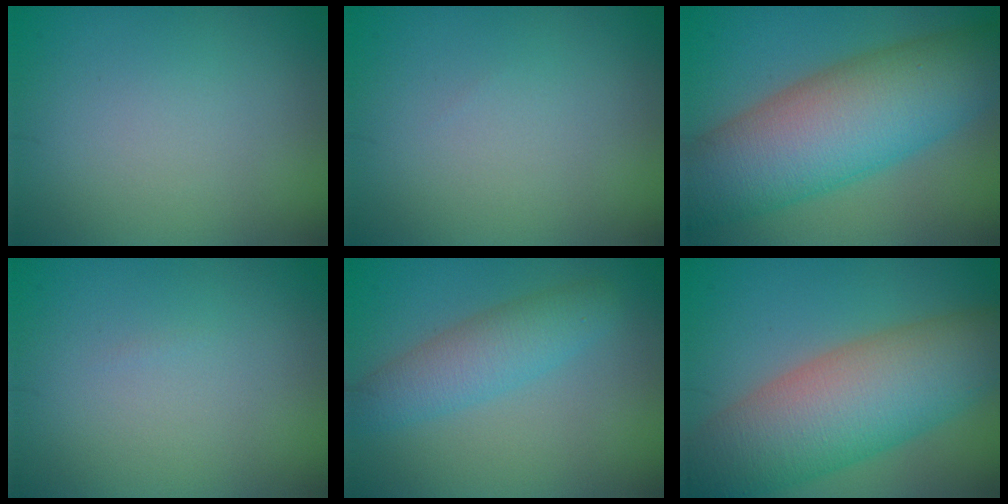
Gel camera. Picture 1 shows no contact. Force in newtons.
{"total": 0.0}
{"total": 11.9, "press": 11.9, "slide": 0.3}
{"total": 0.0}
{"total": 3.8, "press": 3.8, "slide": 0.1}
{"total": 10.9, "press": 10.9, "slide": 0.4}